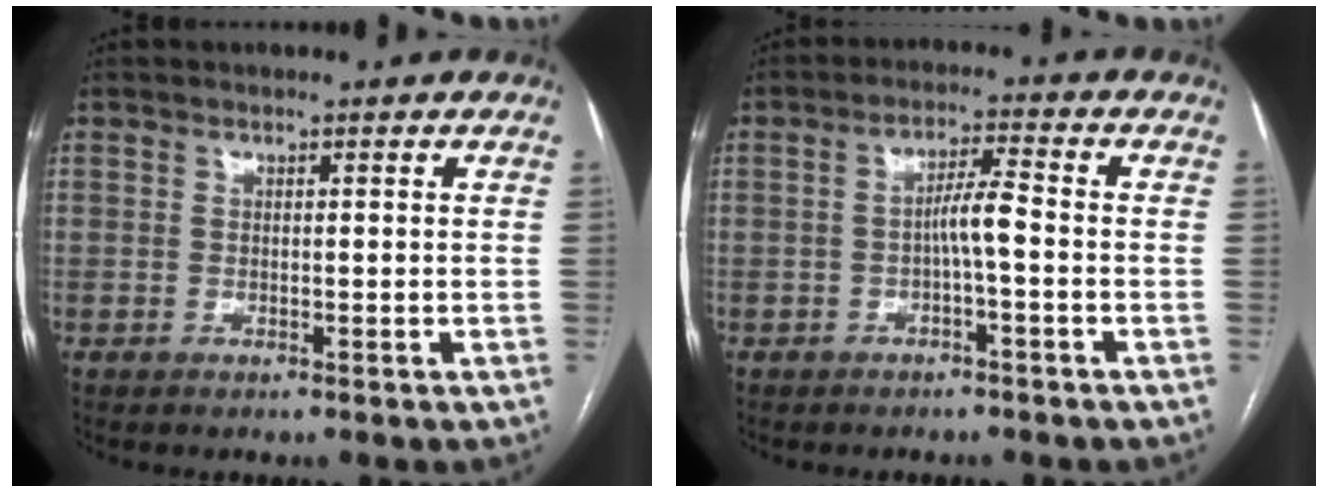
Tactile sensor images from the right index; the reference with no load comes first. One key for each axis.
{"total": 4.2, "fx": -1.1, "fy": 0.3, "fz": 4.0, "tx": -0.070, "ty": 0.011, "tz": -0.018}